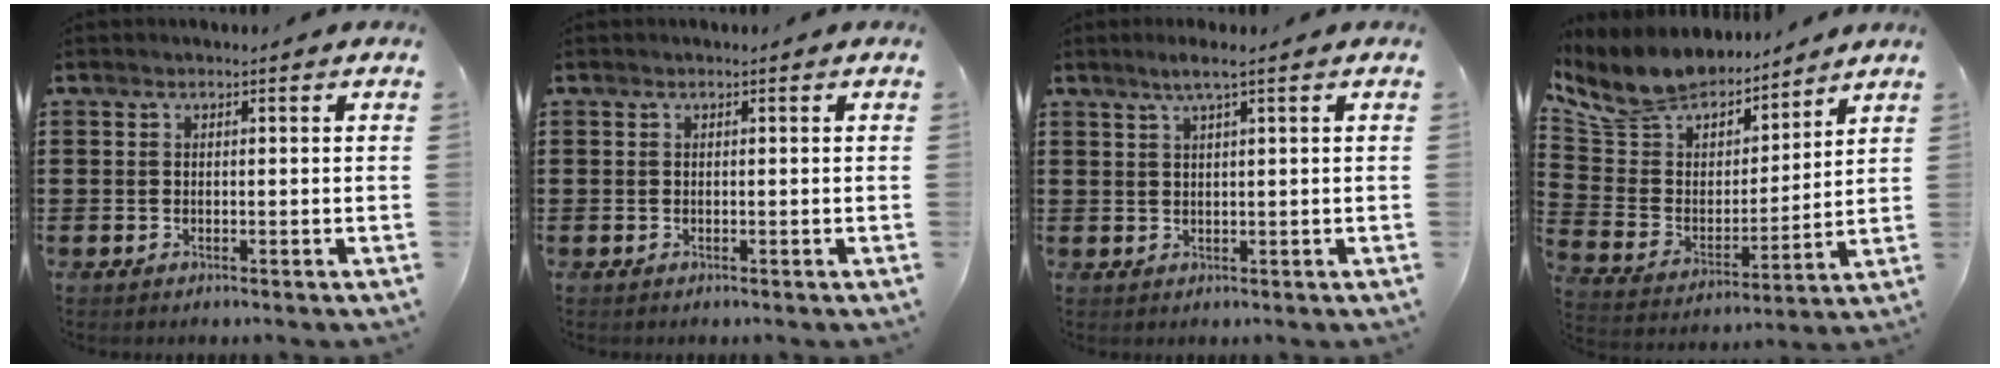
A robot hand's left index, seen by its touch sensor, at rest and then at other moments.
{"total": 0.0}
{"total": 2.3, "force": [1.3, -0.1, 1.9], "torque": [-0.039, 0.000, 0.023]}
{"total": 9.1, "force": [8.4, 3.5, 0.9], "torque": [-0.073, -0.059, 0.153]}